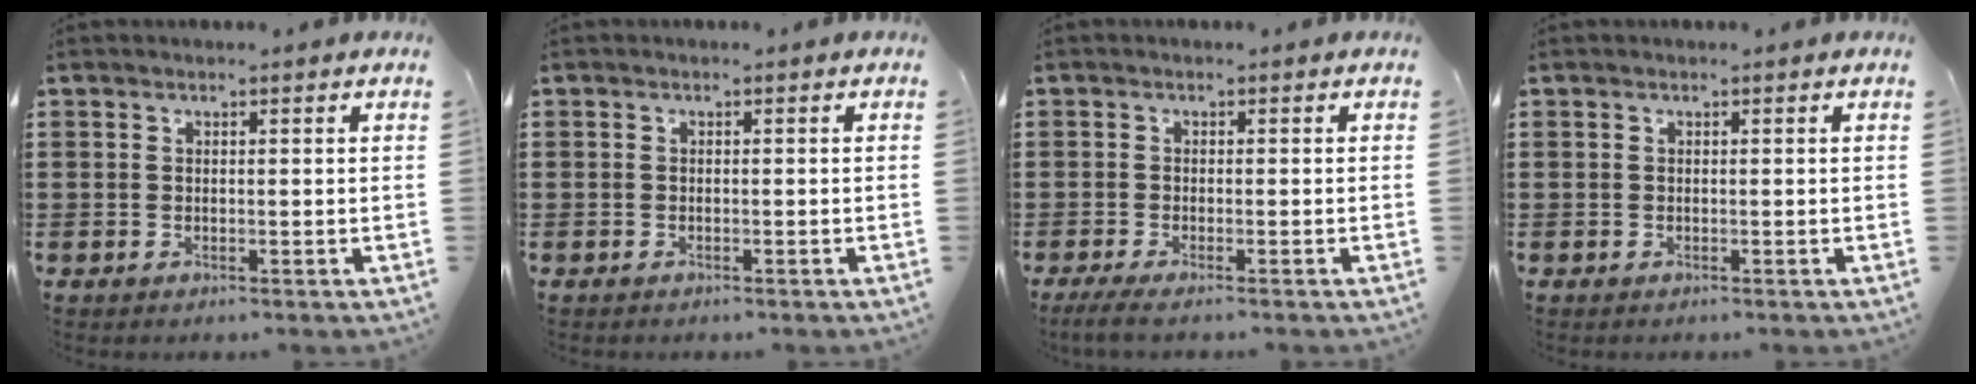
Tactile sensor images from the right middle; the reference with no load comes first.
{"total": 0.6, "force": [-0.5, 0.4, 0.0], "torque": [0.000, 0.003, -0.011]}
{"total": 1.4, "force": [-1.1, 0.0, 0.9], "torque": [-0.024, -0.004, -0.022]}
{"total": 0.0}